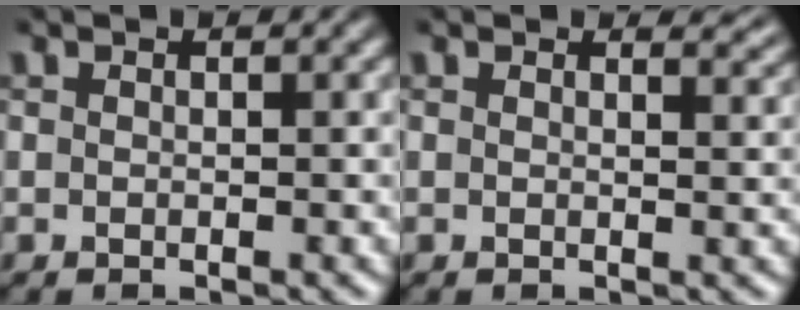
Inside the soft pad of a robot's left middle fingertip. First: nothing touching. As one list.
[{"total": 1.5, "force": [1.5, 0.3, 0.4], "torque": [-0.005, -0.007, 0.017]}]